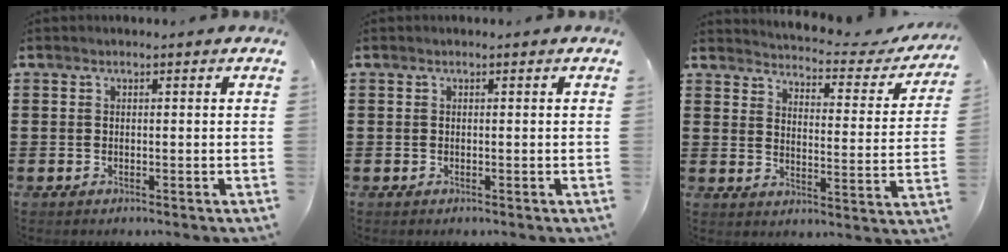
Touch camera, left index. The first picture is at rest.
{"total": 0.0}
{"total": 3.2, "force": [3.1, 0.1, 0.8], "torque": [-0.031, -0.031, 0.044]}